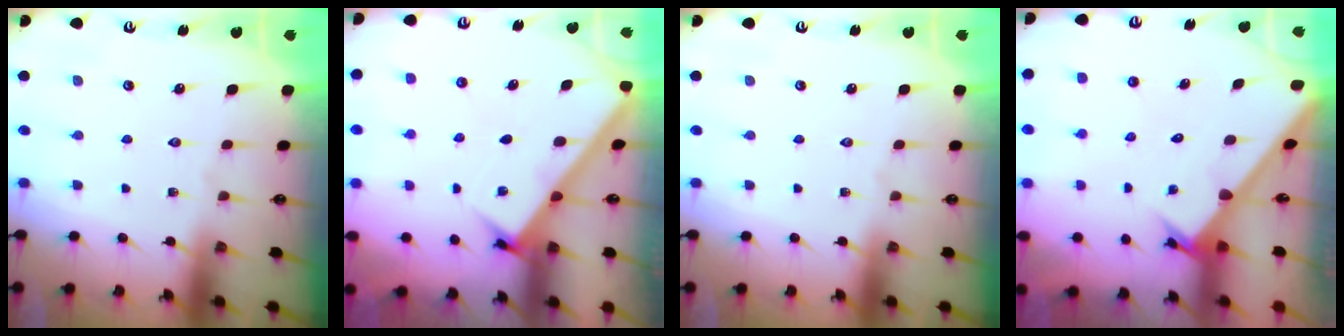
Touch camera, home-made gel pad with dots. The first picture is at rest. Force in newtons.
{"total": 3.0, "press": 3.0, "slide": 0.2}
{"total": 0.0}
{"total": 2.4, "press": 2.4, "slide": 0.2}